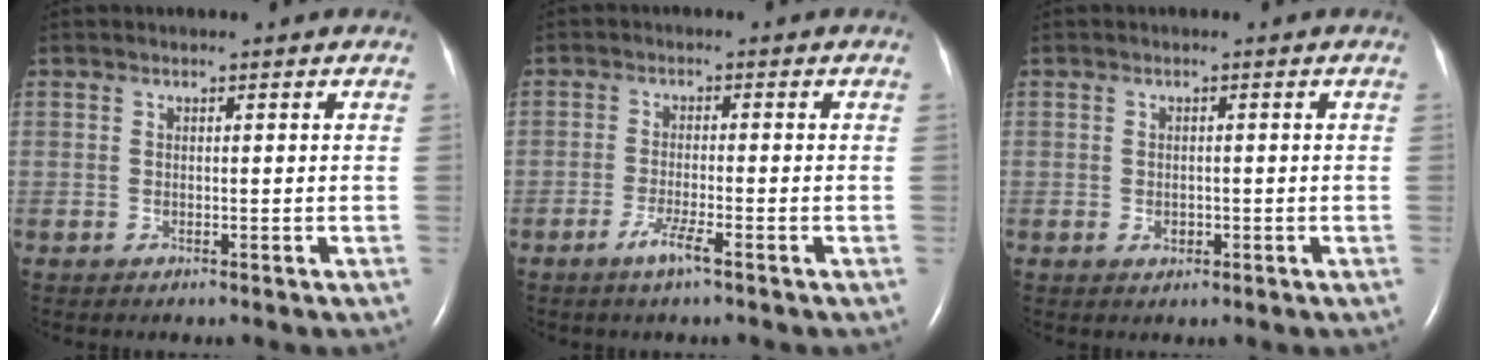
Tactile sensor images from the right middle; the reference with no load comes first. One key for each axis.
{"total": 3.3, "fx": -2.0, "fy": -0.1, "fz": 2.5, "tx": -0.054, "ty": -0.007, "tz": -0.041}
{"total": 1.3, "fx": -0.4, "fy": 0.9, "fz": 0.8, "tx": -0.015, "ty": 0.000, "tz": -0.002}